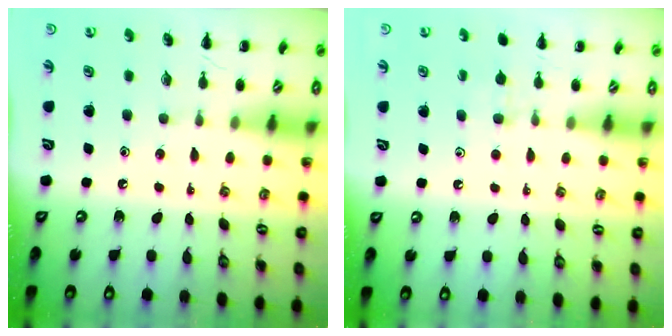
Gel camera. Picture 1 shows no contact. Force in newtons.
{"total": 5.9, "press": 5.7, "slide": 1.7}